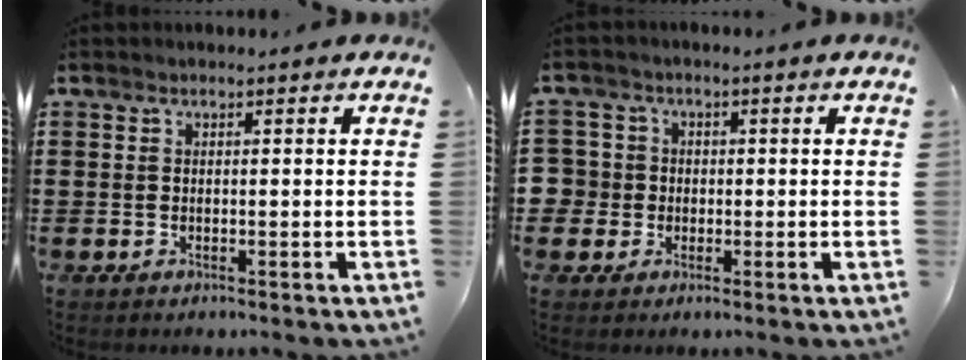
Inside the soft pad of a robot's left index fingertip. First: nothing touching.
{"total": 3.3, "force": [-0.4, 3.2, 0.3], "torque": [-0.037, 0.003, -0.017]}